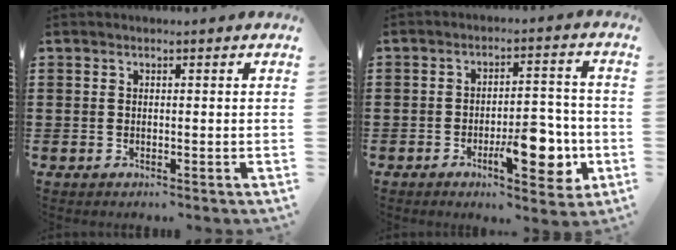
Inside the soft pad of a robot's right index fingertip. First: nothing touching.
{"total": 10.0, "force": [-3.6, 3.8, 8.5], "torque": [-0.110, -0.001, -0.055]}